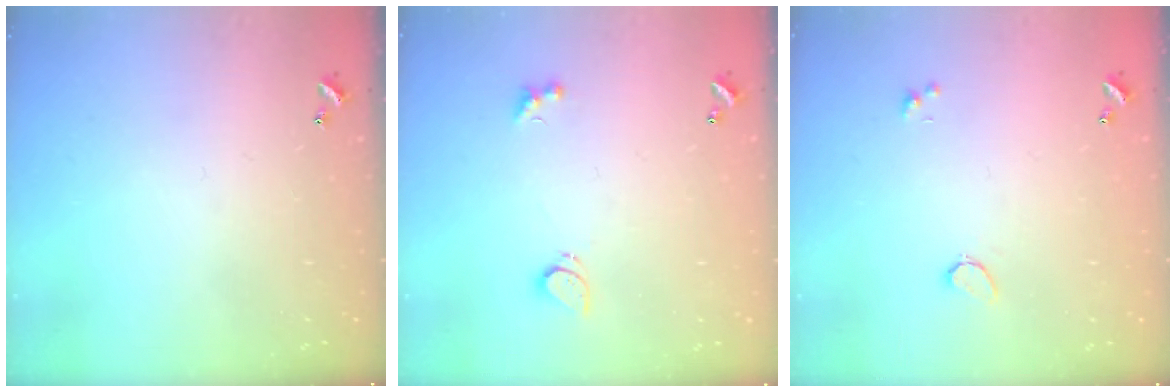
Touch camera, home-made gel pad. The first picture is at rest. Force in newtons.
{"total": 2.2, "press": 2.1, "slide": 0.6}
{"total": 0.6, "press": 0.4, "slide": 0.5}